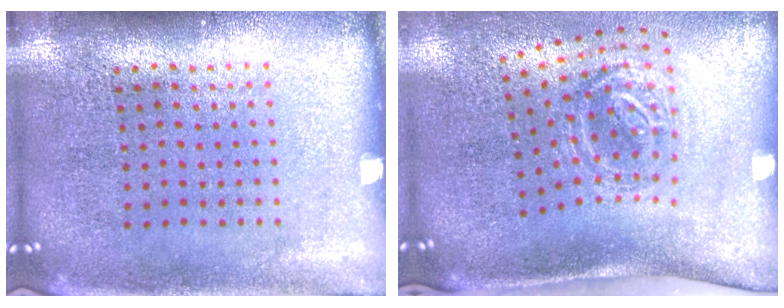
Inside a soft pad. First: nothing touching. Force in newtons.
{"total": 1.8, "press": 1.2, "slide": 1.3}